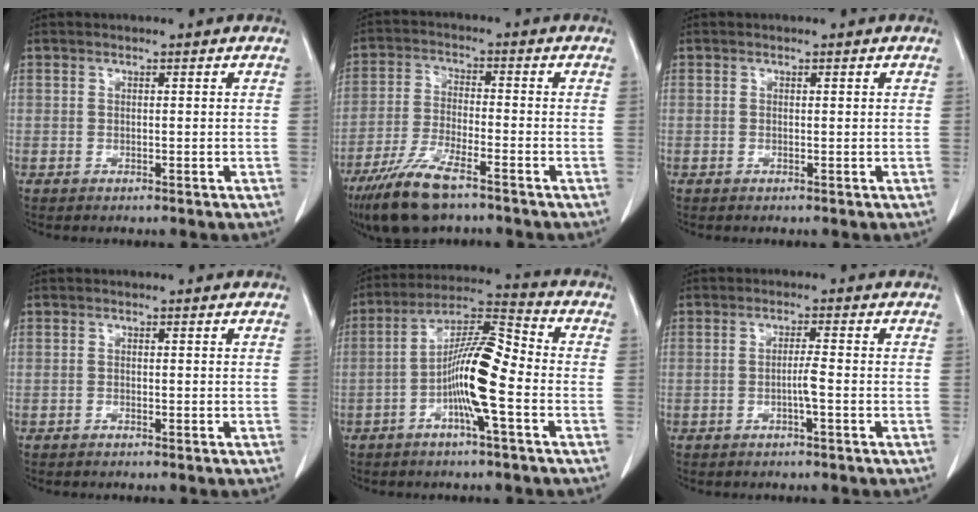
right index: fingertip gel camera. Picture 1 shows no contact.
{"total": 10.4, "force": [-7.2, 2.2, 7.2], "torque": [-0.149, -0.024, -0.134]}
{"total": 0.0}
{"total": 0.0}
{"total": 11.1, "force": [-3.0, 1.1, 10.6], "torque": [-0.198, 0.018, -0.060]}
{"total": 2.2, "force": [-0.8, -0.3, 2.1], "torque": [-0.036, 0.001, -0.015]}